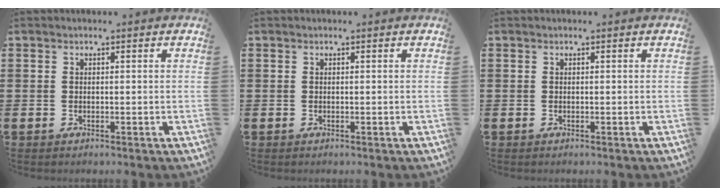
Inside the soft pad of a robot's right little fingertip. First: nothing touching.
{"total": 0.0}
{"total": 0.0}